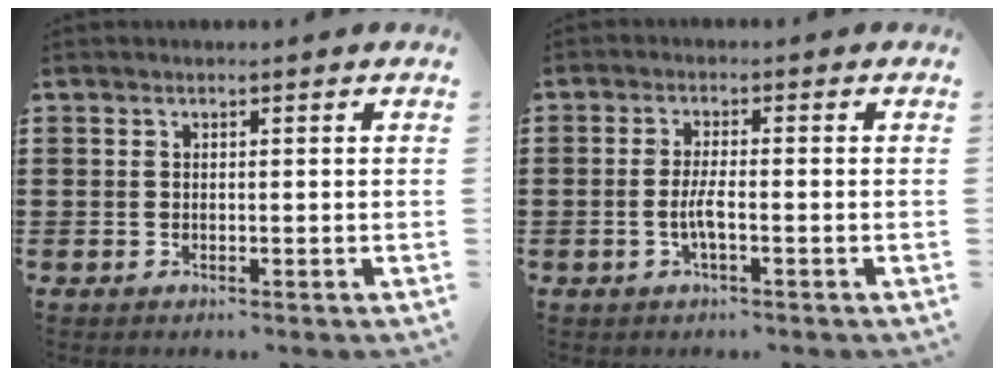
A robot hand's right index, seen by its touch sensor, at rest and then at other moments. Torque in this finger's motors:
{"motor_torque": [1.83, 0.31, 0.03, 0.02]}